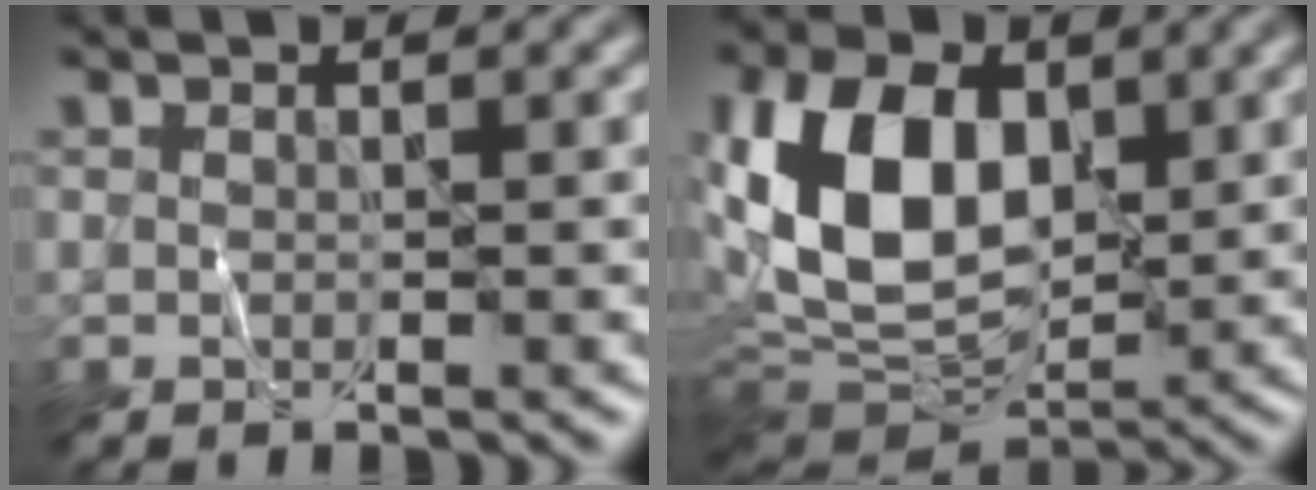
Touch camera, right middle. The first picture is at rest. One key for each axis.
{"total": 11.6, "fx": 2.3, "fy": 7.6, "fz": 8.4, "tx": -0.181, "ty": 0.002, "tz": 0.037}